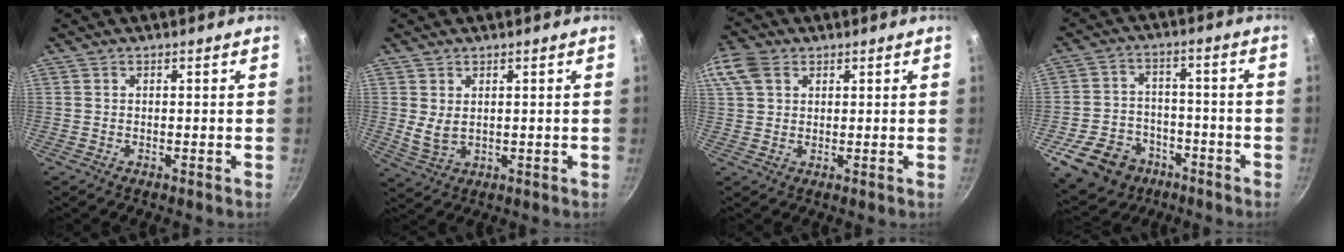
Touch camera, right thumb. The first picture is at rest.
{"total": 3.9, "force": [1.1, 2.3, 2.9], "torque": [-0.052, -0.015, 0.031]}
{"total": 7.2, "force": [3.1, 5.0, 4.1], "torque": [-0.080, 0.008, 0.053]}
{"total": 14.4, "force": [-7.6, 10.3, 6.5], "torque": [-0.099, 0.049, -0.116]}